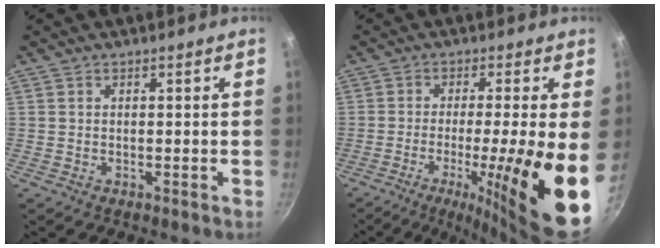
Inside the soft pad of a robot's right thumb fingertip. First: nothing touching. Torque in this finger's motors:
{"motor_torque": [0.66, 2.23, 0.48, 0.21, 0.20]}